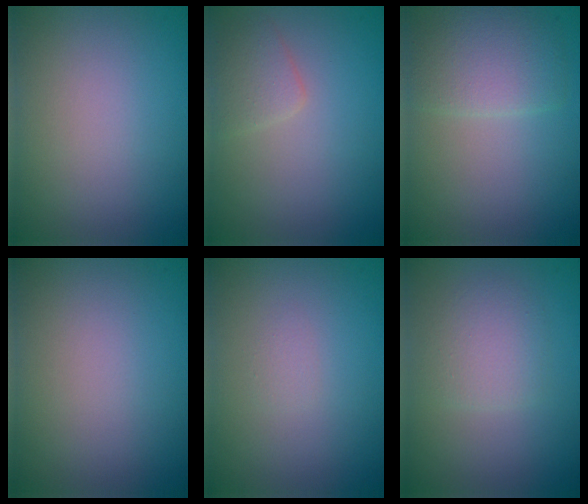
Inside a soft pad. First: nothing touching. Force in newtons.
{"total": 1.9, "press": 1.9, "slide": 0.0}
{"total": 3.6, "press": 3.6, "slide": 0.2}
{"total": 0.0}
{"total": 0.5, "press": 0.5, "slide": 0.1}
{"total": 2.3, "press": 2.3, "slide": 0.1}